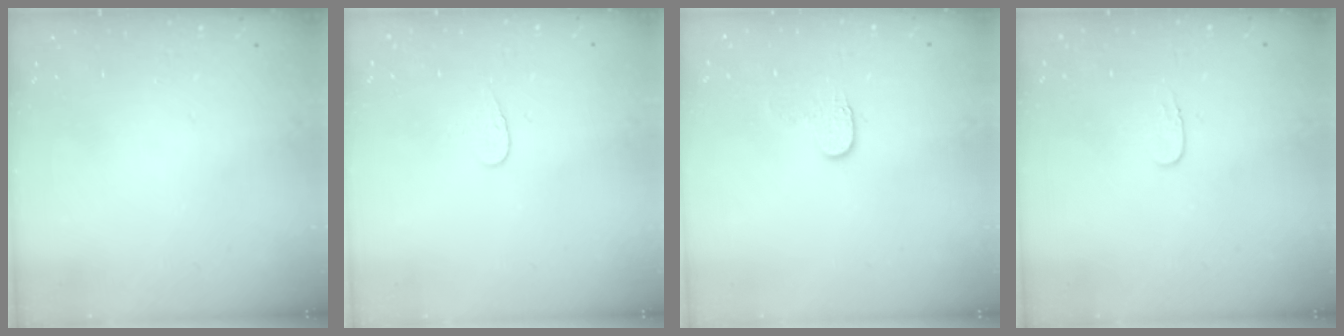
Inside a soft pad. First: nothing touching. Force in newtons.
{"total": 4.3, "press": 4.3, "slide": 0.3}
{"total": 5.8, "press": 5.8, "slide": 0.5}
{"total": 3.7, "press": 3.7, "slide": 0.4}